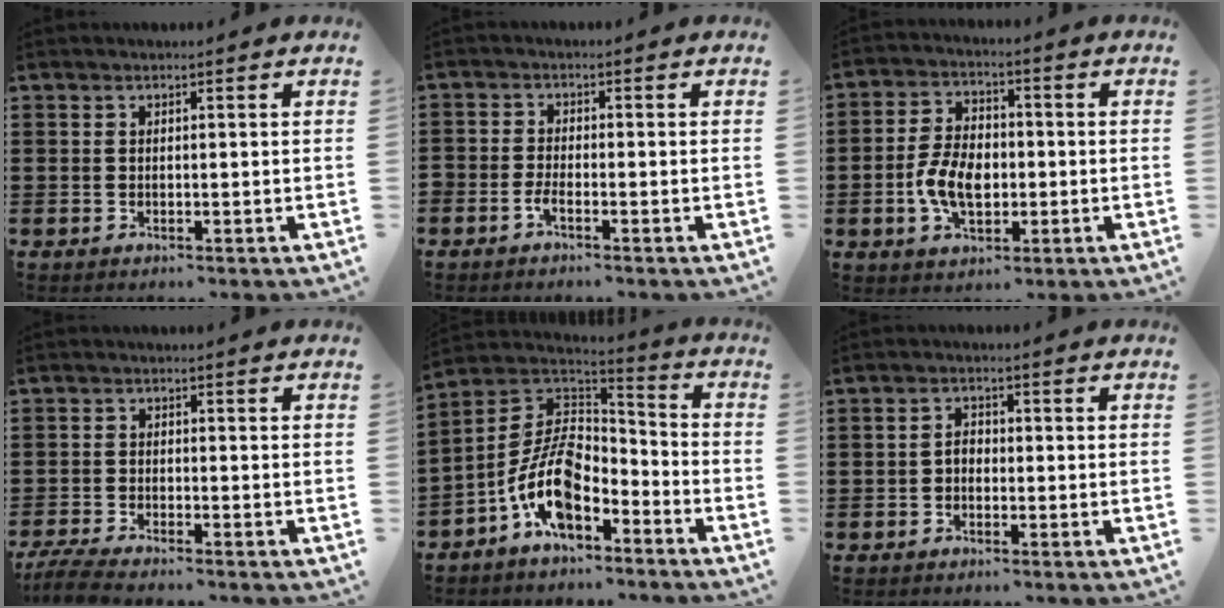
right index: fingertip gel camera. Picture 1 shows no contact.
{"total": 1.8, "force": [-1.5, 0.2, 0.9], "torque": [-0.027, -0.004, -0.031]}
{"total": 7.6, "force": [-1.6, 4.7, 5.7], "torque": [-0.129, 0.006, -0.035]}
{"total": 3.5, "force": [-3.4, -0.2, 1.0], "torque": [-0.038, -0.013, -0.073]}
{"total": 11.5, "force": [-5.7, 5.4, 8.4], "torque": [-0.197, -0.002, -0.116]}
{"total": 1.7, "force": [-0.7, 1.1, 1.1], "torque": [-0.022, 0.004, -0.016]}